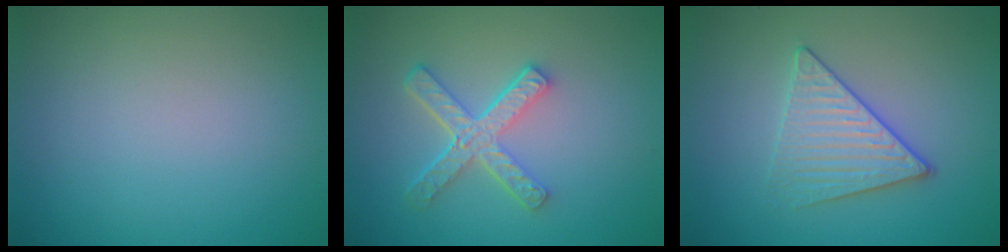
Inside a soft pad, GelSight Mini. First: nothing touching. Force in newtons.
{"total": 4.5, "press": 3.2, "slide": 3.1}
{"total": 3.4, "press": 3.2, "slide": 1.1}